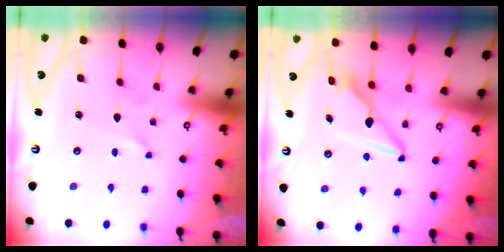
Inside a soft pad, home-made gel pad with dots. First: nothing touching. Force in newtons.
{"total": 8.0, "press": 8.0, "slide": 0.8}